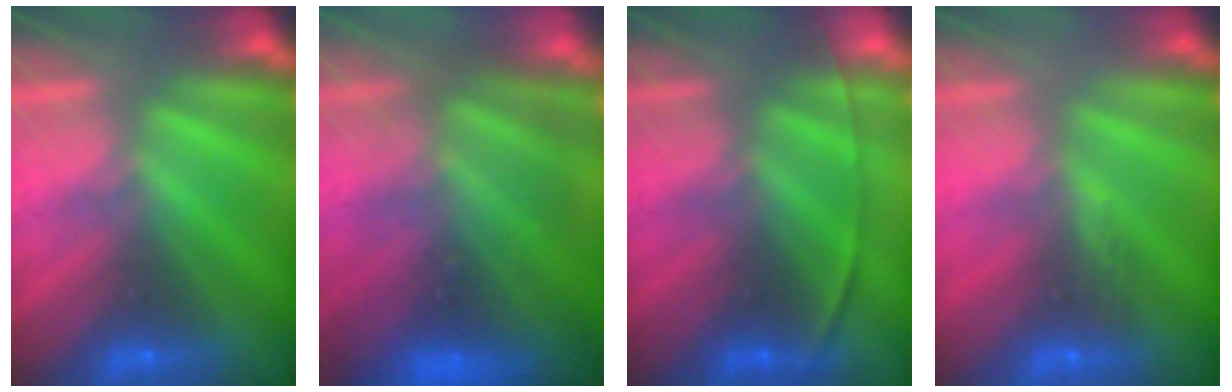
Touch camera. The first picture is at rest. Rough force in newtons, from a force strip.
{"total": 7.9}
{"total": 1.7}
{"total": 2.9}